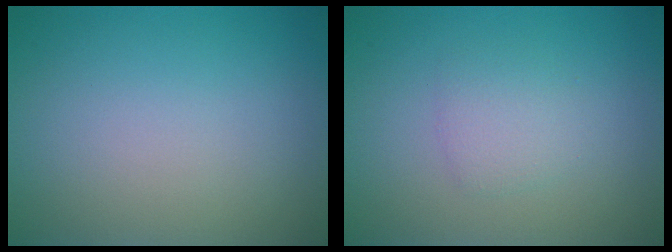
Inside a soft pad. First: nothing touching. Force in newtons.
{"total": 1.7, "press": 1.7, "slide": 0.0}